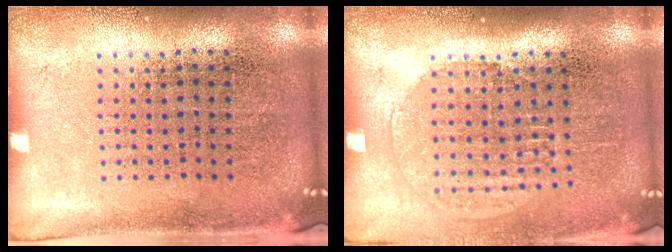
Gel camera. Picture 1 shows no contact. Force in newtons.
{"total": 1.4, "press": 1.2, "slide": 0.6}